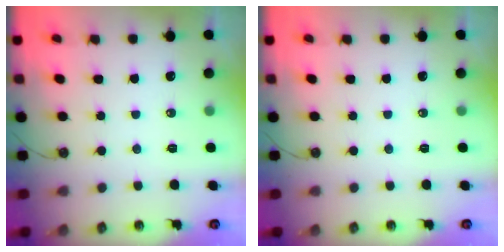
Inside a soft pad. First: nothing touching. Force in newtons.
{"total": 0.0}